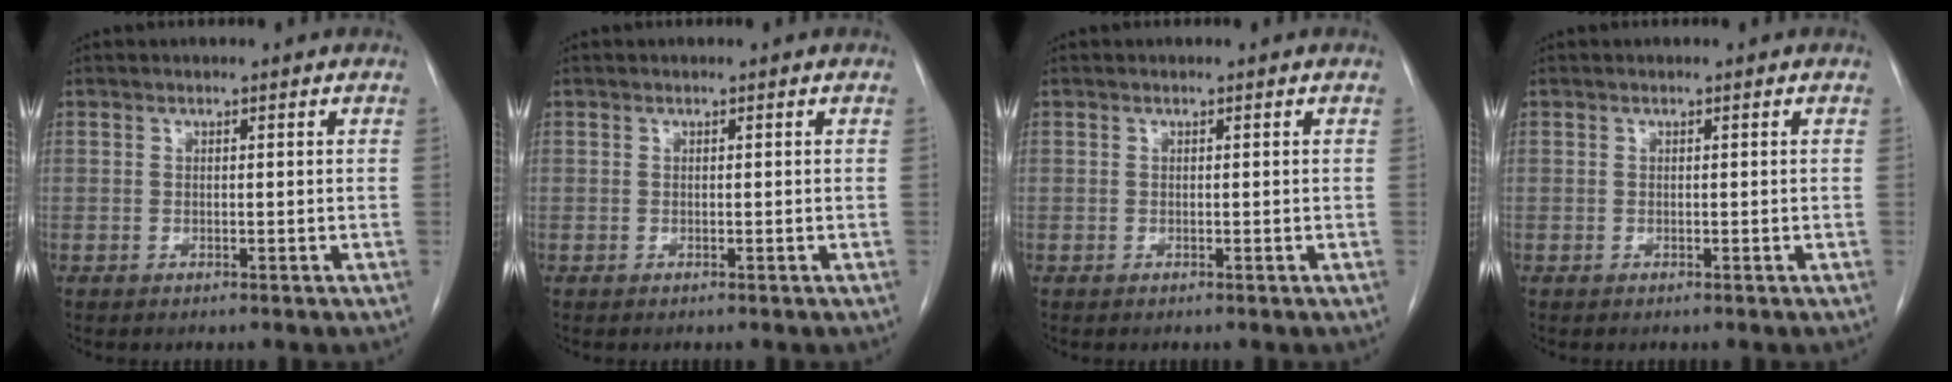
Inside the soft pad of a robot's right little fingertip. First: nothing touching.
{"total": 0.0}
{"total": 0.0}
{"total": 0.0}